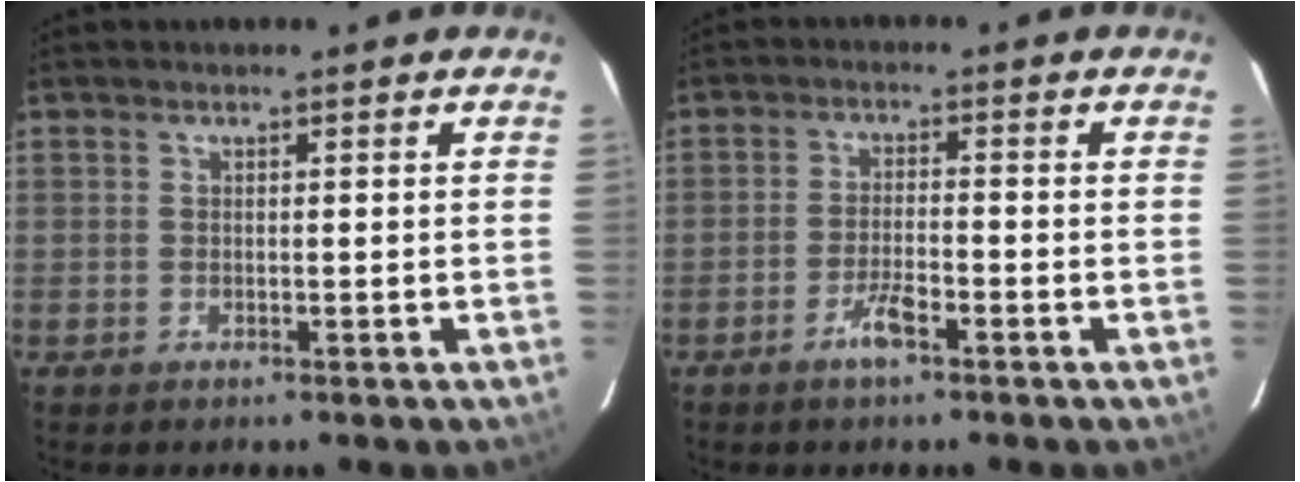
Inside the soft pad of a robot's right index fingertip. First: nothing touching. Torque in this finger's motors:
{"motor_torque": [0.30, -0.34, 0.07, 0.06]}